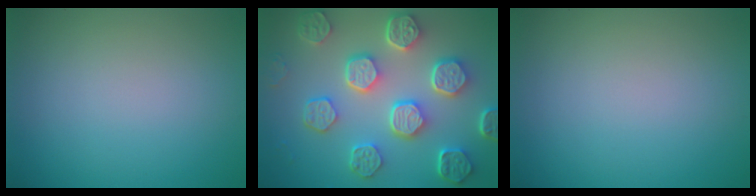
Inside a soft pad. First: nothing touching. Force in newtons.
{"total": 8.1, "press": 6.1, "slide": 5.3}
{"total": 0.0}